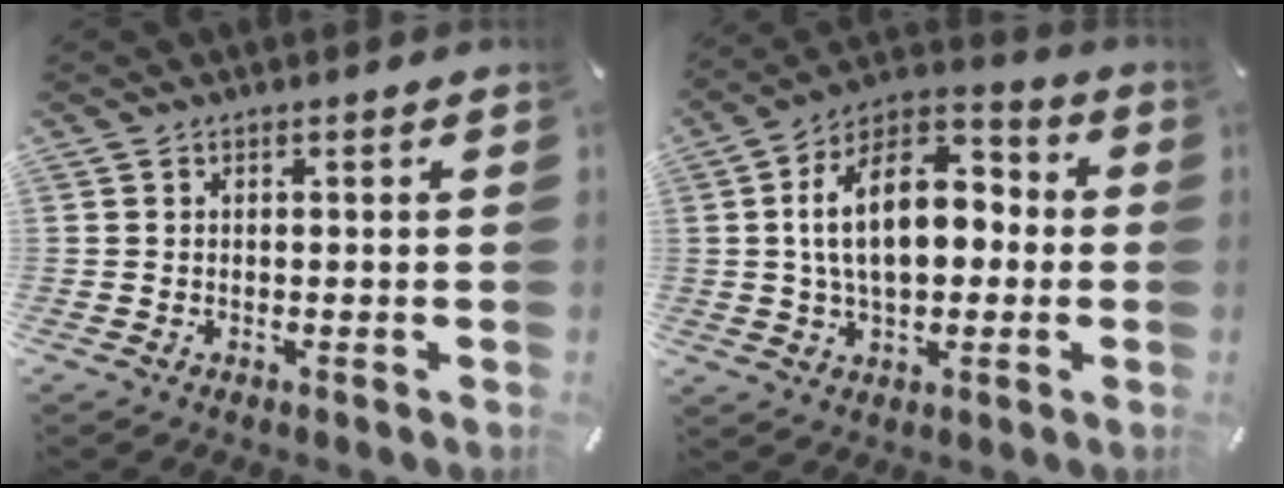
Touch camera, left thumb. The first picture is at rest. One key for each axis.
{"total": 17.1, "fx": 1.1, "fy": 11.0, "fz": 13.1, "tx": -0.239, "ty": 0.009, "tz": 0.015}